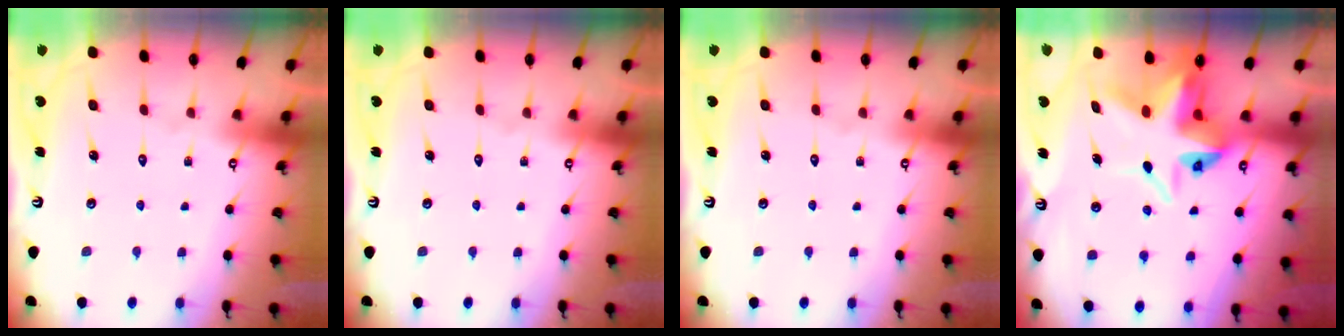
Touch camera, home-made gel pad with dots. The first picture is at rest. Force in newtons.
{"total": 0.0}
{"total": 0.0}
{"total": 8.1, "press": 8.1, "slide": 1.0}